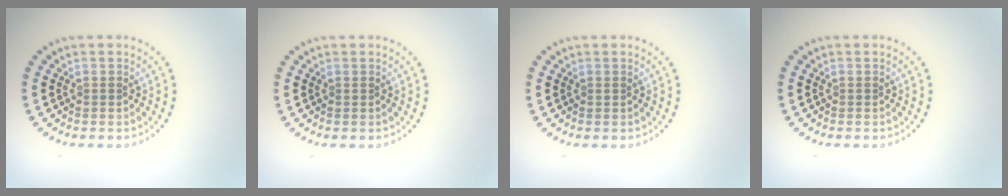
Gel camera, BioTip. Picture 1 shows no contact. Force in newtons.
{"total": 0.0}
{"total": 0.0}
{"total": 0.0}